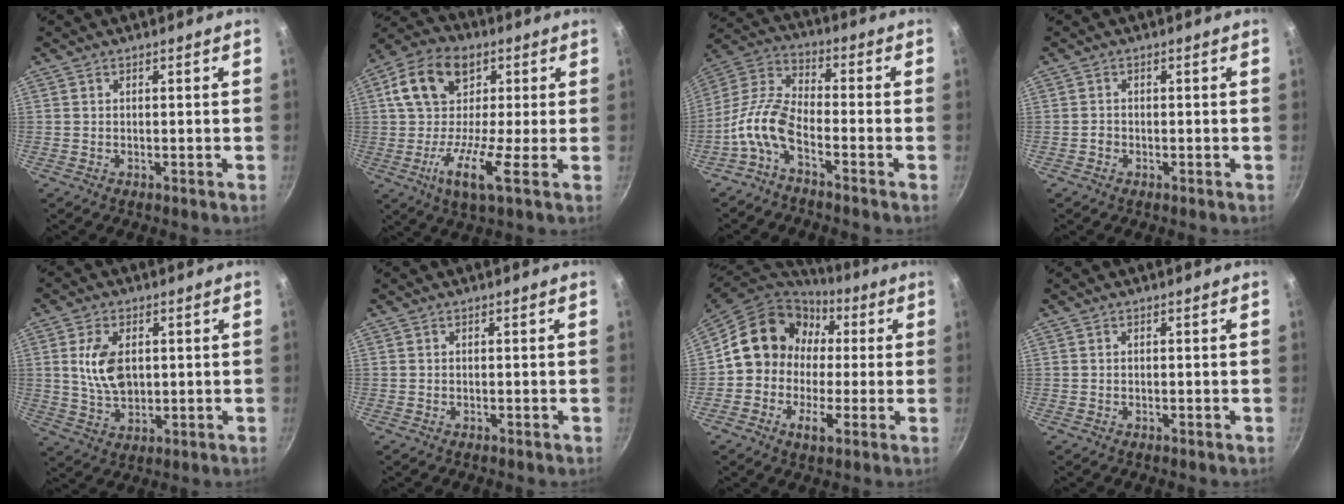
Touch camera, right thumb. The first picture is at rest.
{"total": 14.4, "force": [0.5, 7.7, 12.1], "torque": [-0.205, 0.019, -0.018]}
{"total": 9.9, "force": [-4.8, 4.1, 7.7], "torque": [-0.168, 0.047, -0.114]}
{"total": 0.8, "force": [-0.4, 0.7, 0.1], "torque": [-0.002, 0.004, -0.008]}
{"total": 9.0, "force": [1.5, 5.6, 6.9], "torque": [-0.117, -0.012, 0.032]}
{"total": 0.0}
{"total": 16.4, "force": [1.7, 13.7, 8.9], "torque": [-0.127, 0.036, 0.010]}
{"total": 0.0}